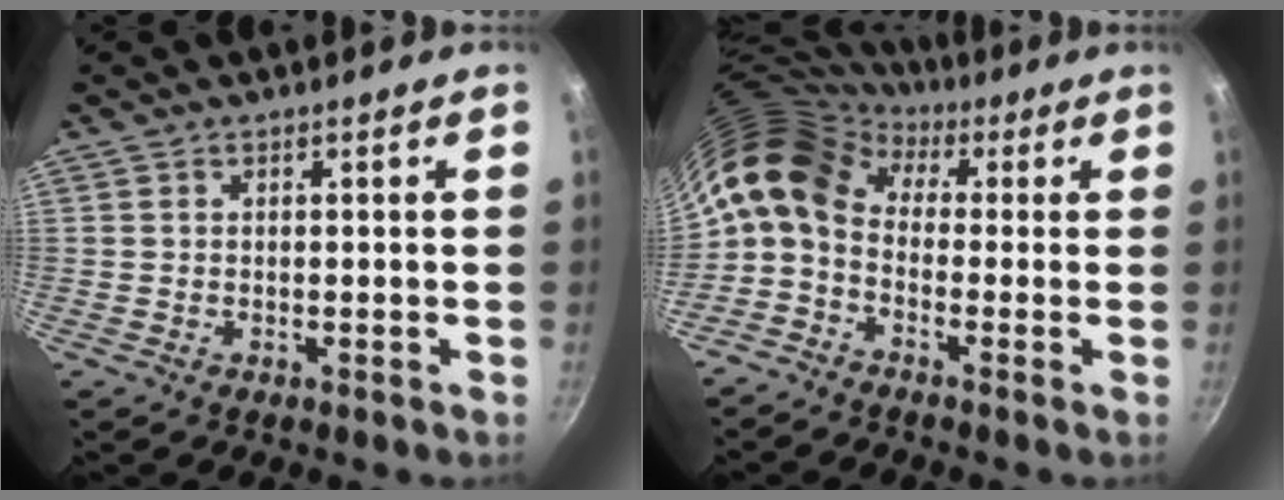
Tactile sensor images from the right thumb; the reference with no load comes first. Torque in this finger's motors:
{"motor_torque": [1.38, 1.76, 0.99, -1.02, 0.39]}